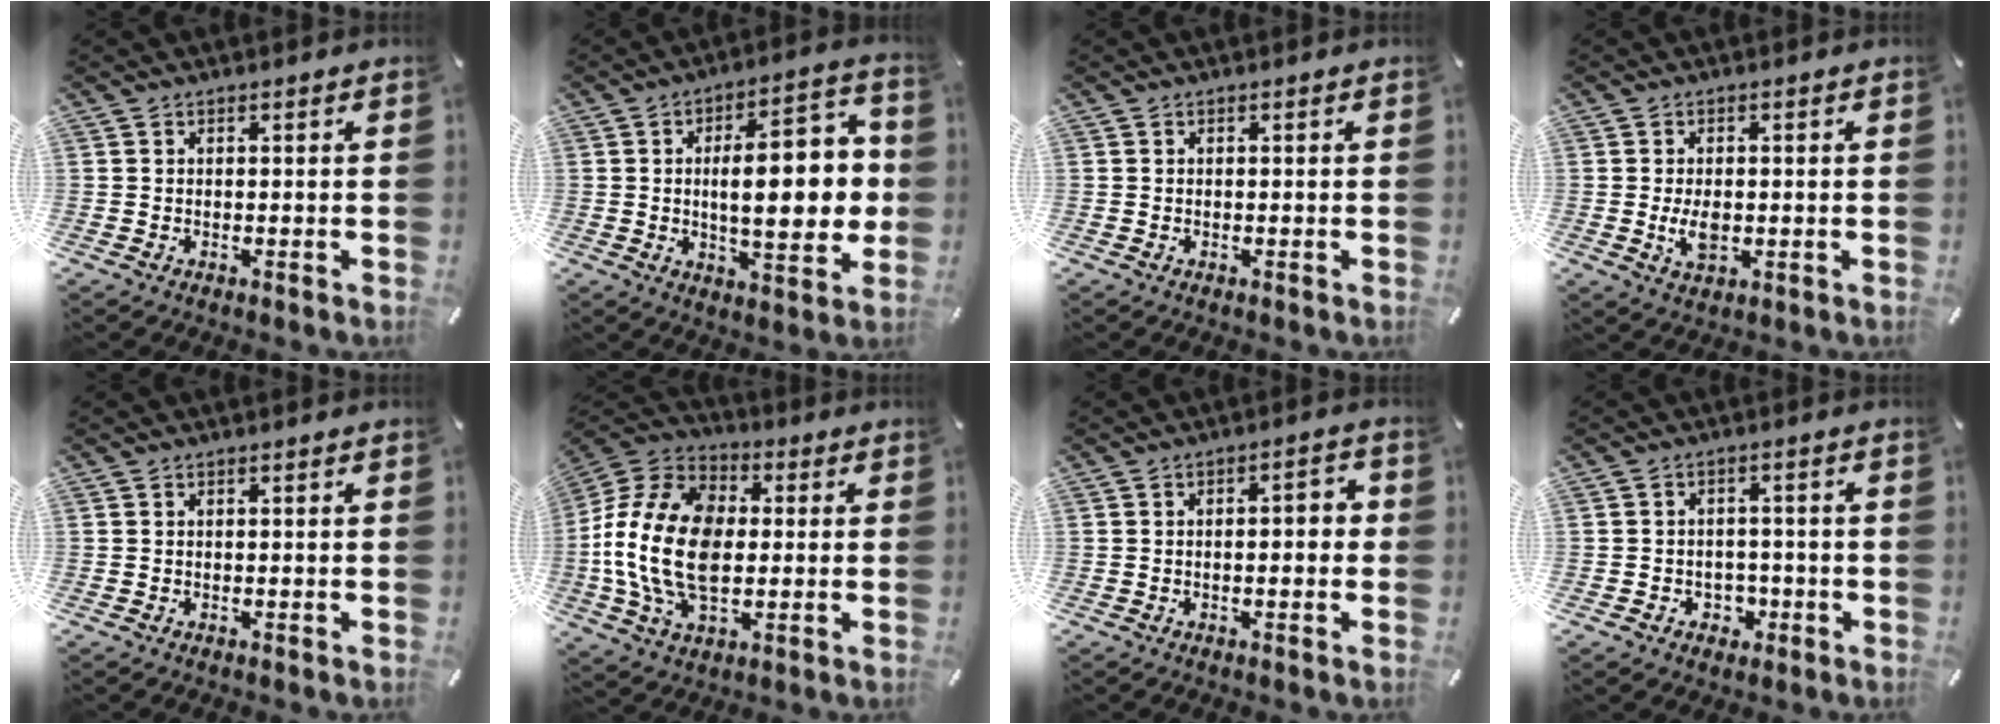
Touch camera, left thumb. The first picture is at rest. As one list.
[{"total": 18.2, "force": [0.4, 7.9, 16.4], "torque": [-0.229, 0.002, 0.002]}, {"total": 0.0}, {"total": 4.9, "force": [-0.6, 2.9, 3.9], "torque": [-0.090, -0.003, -0.013]}, {"total": 0.0}, {"total": 19.7, "force": [-1.5, 13.3, 14.4], "torque": [-0.326, 0.009, -0.031]}, {"total": 4.0, "force": [-0.9, 1.8, 3.4], "torque": [-0.042, 0.008, -0.024]}, {"total": 4.2, "force": [-1.4, 3.8, 1.2], "torque": [-0.013, 0.005, -0.026]}]